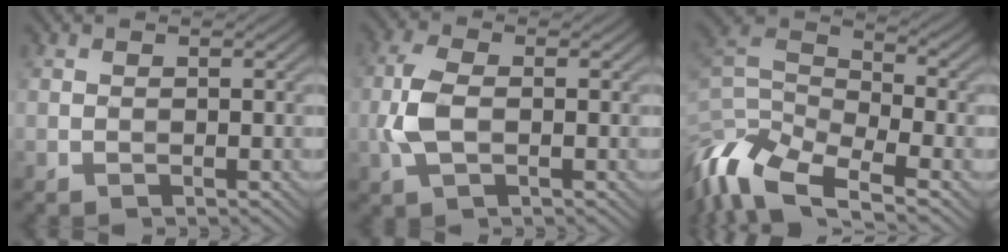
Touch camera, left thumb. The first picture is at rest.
{"total": 4.7, "force": [-0.6, 2.4, 4.1], "torque": [-0.108, 0.004, -0.018]}
{"total": 12.1, "force": [-6.9, 5.3, 8.4], "torque": [-0.197, -0.012, -0.140]}